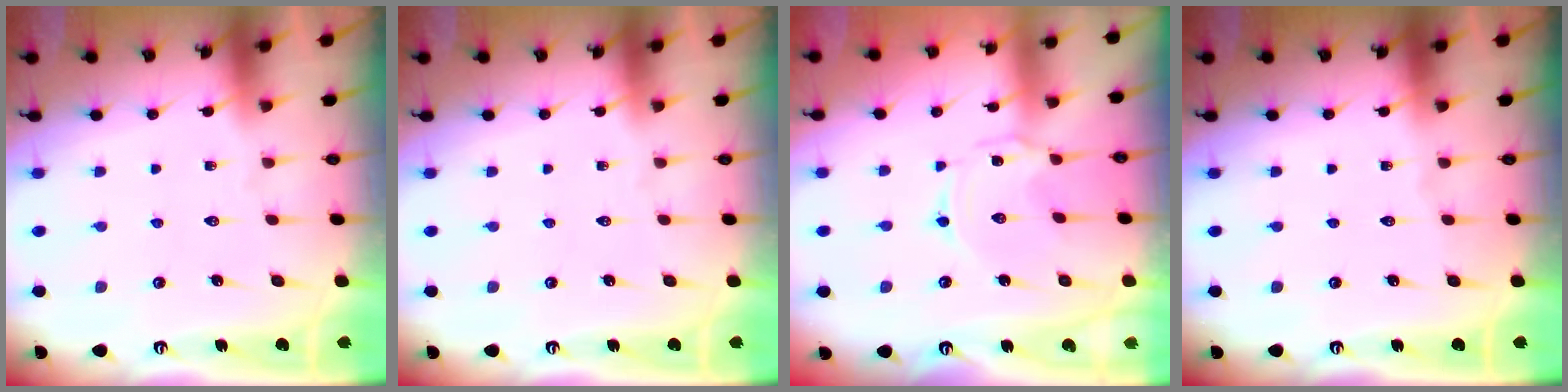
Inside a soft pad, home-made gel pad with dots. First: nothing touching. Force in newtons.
{"total": 0.0}
{"total": 0.6, "press": 0.5, "slide": 0.4}
{"total": 0.0}